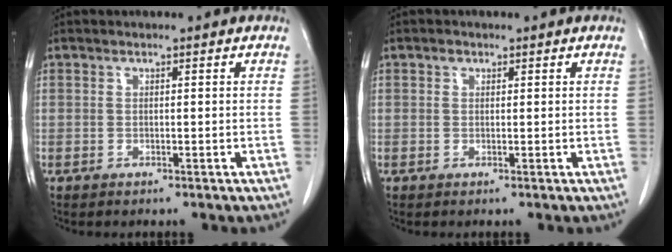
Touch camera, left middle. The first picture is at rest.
{"total": 0.7, "force": [0.4, 0.5, 0.2], "torque": [-0.002, 0.002, 0.006]}